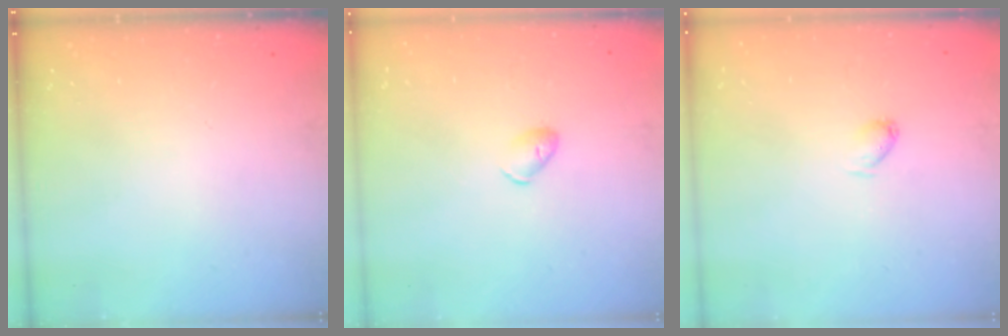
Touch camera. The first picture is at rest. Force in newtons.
{"total": 4.2, "press": 4.1, "slide": 0.8}
{"total": 3.0, "press": 3.0, "slide": 0.5}